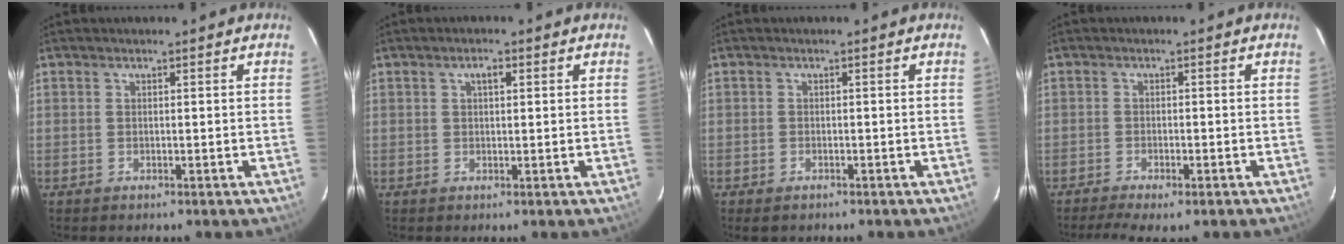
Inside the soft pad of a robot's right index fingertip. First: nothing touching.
{"total": 1.8, "force": [0.6, 0.8, 1.4], "torque": [-0.023, 0.008, 0.010]}
{"total": 1.7, "force": [-1.1, 1.1, 0.6], "torque": [-0.012, -0.003, -0.017]}
{"total": 5.3, "force": [-3.9, 1.3, 3.3], "torque": [-0.080, -0.014, -0.062]}